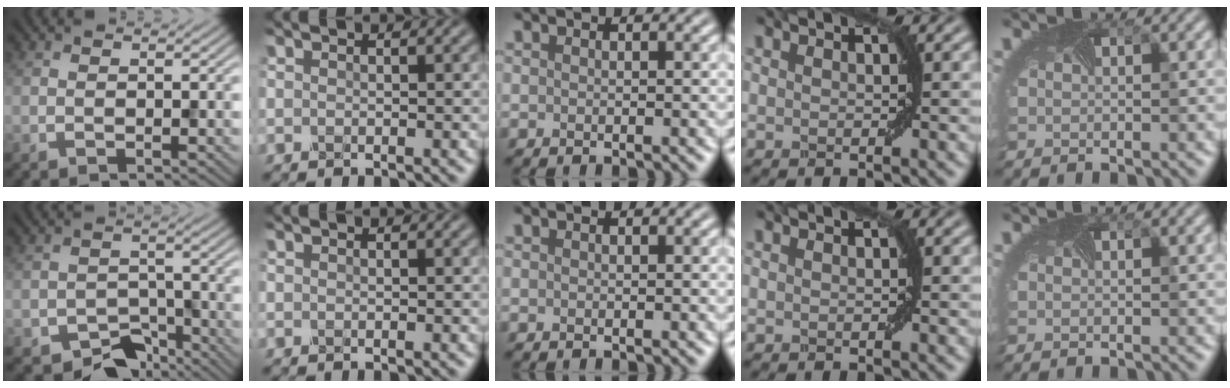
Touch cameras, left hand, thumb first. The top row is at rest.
{"thumb": {"total": 6.5, "force": [-4.7, 3.6, 2.6], "torque": [-0.033, -0.013, -0.082]}}